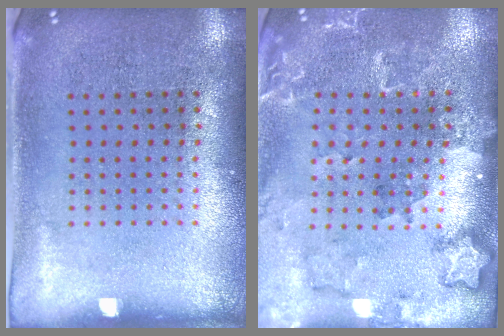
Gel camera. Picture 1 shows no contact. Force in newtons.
{"total": 1.8, "press": 1.7, "slide": 0.2}